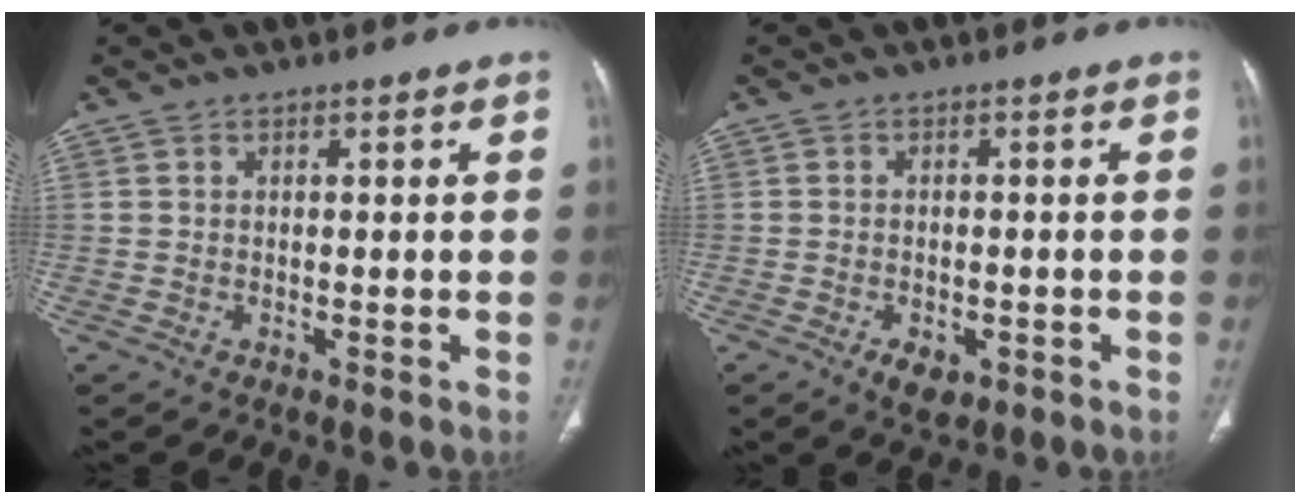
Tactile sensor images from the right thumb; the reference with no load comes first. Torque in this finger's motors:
{"motor_torque": [-0.43, 0.05, 0.16, 0.47, 0.00]}